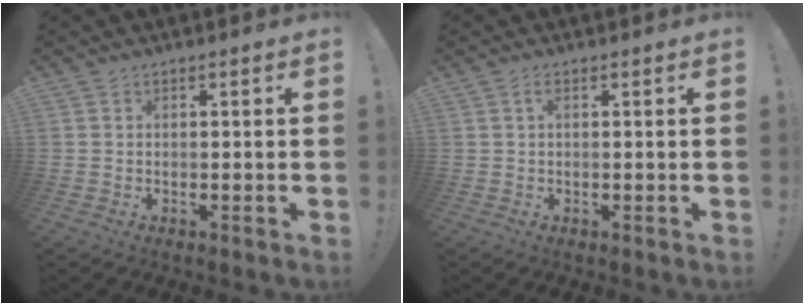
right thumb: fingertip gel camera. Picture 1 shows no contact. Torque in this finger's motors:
{"motor_torque": [0.19, -0.28, 0.05, 0.24, -0.01]}